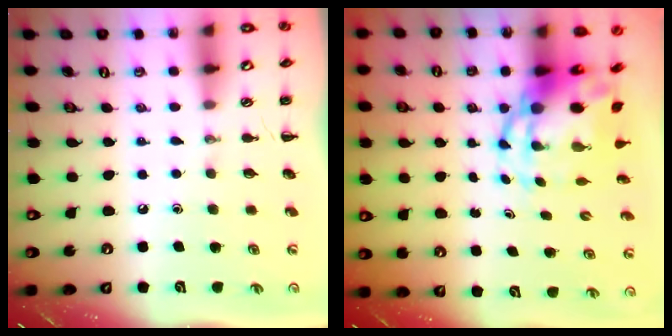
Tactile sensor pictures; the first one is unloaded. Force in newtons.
{"total": 8.1, "press": 7.8, "slide": 2.0}